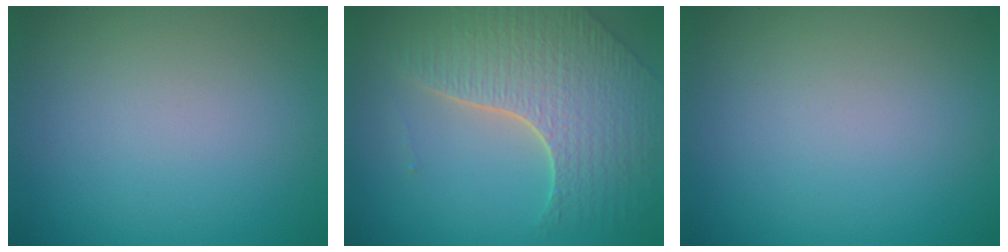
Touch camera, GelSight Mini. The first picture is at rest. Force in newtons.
{"total": 7.2, "press": 5.2, "slide": 5.0}
{"total": 0.0}